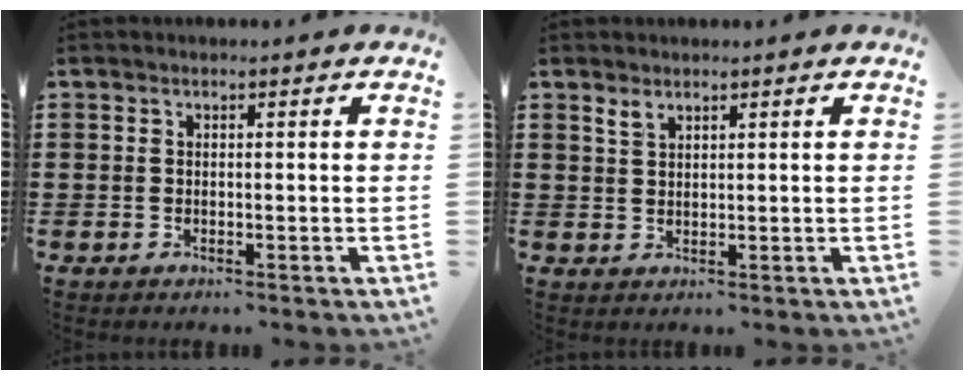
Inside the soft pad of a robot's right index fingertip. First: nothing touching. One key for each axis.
{"total": 1.6, "fx": 1.3, "fy": 0.6, "fz": 0.6, "tx": -0.016, "ty": -0.001, "tz": 0.026}